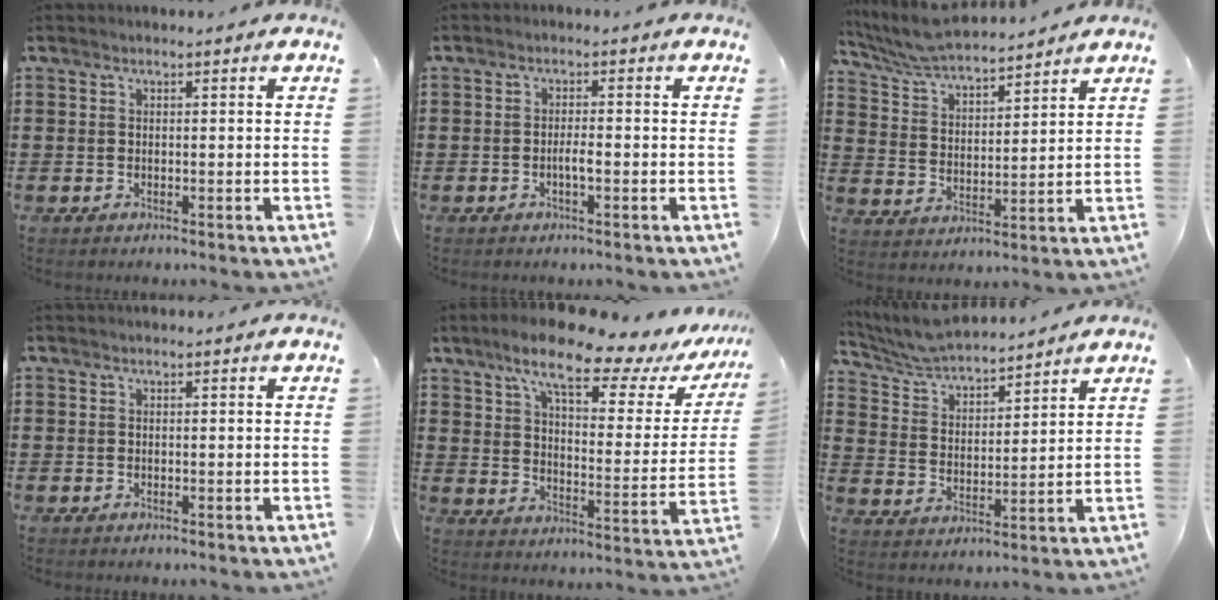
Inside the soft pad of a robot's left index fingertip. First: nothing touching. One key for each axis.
{"total": 2.1, "fx": -0.7, "fy": 0.4, "fz": 1.9, "tx": -0.036, "ty": 0.001, "tz": -0.012}
{"total": 6.7, "fx": 6.4, "fy": 0.8, "fz": 2.0, "tx": -0.066, "ty": -0.029, "tz": 0.113}
{"total": 0.0}
{"total": 12.1, "fx": 9.2, "fy": 2.3, "fz": 7.5, "tx": -0.149, "ty": -0.050, "tz": 0.149}
{"total": 6.0, "fx": 5.8, "fy": 0.8, "fz": 1.4, "tx": -0.052, "ty": -0.027, "tz": 0.104}